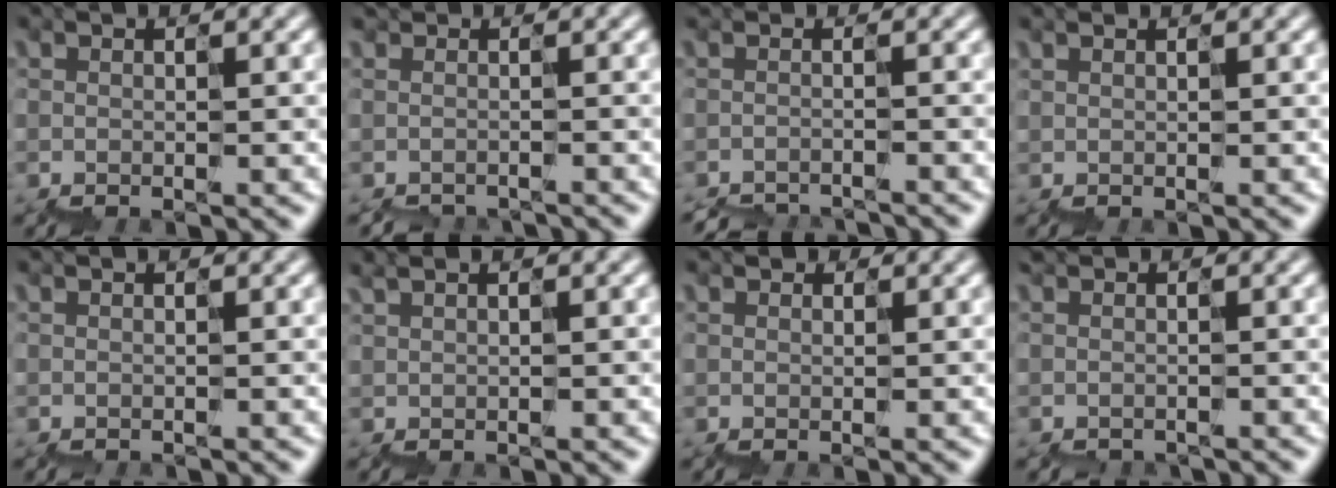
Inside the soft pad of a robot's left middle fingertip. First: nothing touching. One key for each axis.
{"total": 1.9, "fx": -1.6, "fy": -0.4, "fz": -1.0, "tx": 0.008, "ty": -0.014, "tz": -0.016}
{"total": 3.8, "fx": -3.7, "fy": -0.4, "fz": -0.9, "tx": 0.007, "ty": -0.013, "tz": -0.047}
{"total": 0.9, "fx": 0.7, "fy": 0.5, "fz": 0.4, "tx": -0.002, "ty": 0.014, "tz": 0.006}
{"total": 0.0}
{"total": 1.9, "fx": 1.0, "fy": 1.0, "fz": 1.3, "tx": -0.015, "ty": 0.018, "tz": 0.014}
{"total": 1.2, "fx": 0.9, "fy": 0.7, "fz": 0.3, "tx": 0.004, "ty": 0.019, "tz": 0.011}
{"total": 1.1, "fx": -0.9, "fy": -0.1, "fz": -0.6, "tx": 0.007, "ty": -0.010, "tz": -0.007}